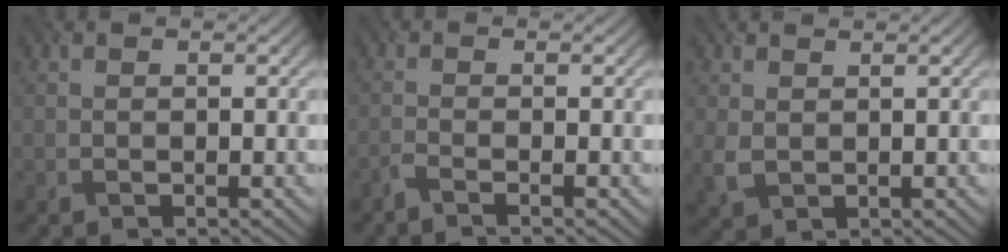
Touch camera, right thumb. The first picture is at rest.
{"total": 1.2, "force": [-1.0, -0.3, 0.4], "torque": [-0.009, -0.003, -0.035]}
{"total": 2.4, "force": [0.9, 2.0, 1.1], "torque": [-0.041, -0.008, 0.019]}